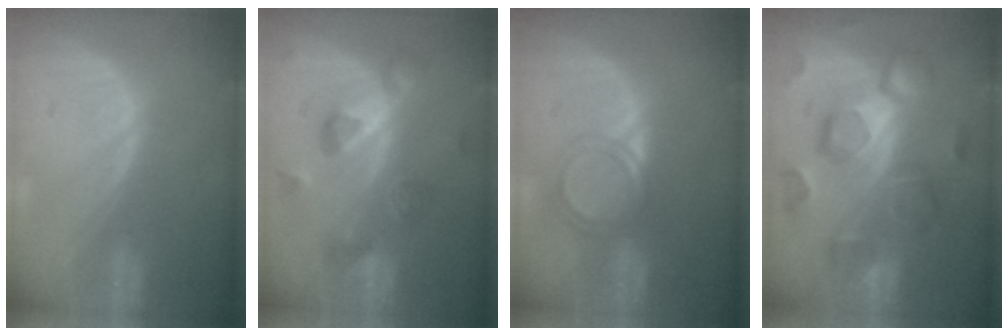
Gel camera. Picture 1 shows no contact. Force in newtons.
{"total": 7.6, "press": 7.5, "slide": 0.6}
{"total": 3.7, "press": 3.6, "slide": 0.3}
{"total": 11.5, "press": 11.4, "slide": 1.0}